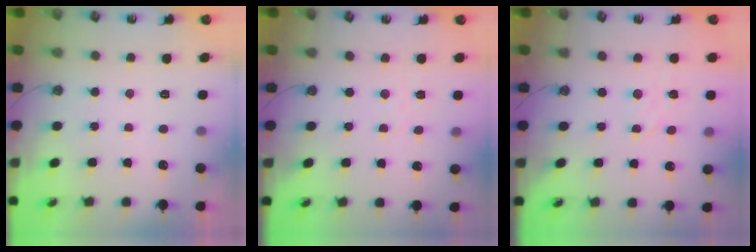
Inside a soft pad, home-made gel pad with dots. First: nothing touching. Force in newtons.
{"total": 2.0, "press": 2.0, "slide": 0.4}
{"total": 3.6, "press": 3.6, "slide": 0.5}